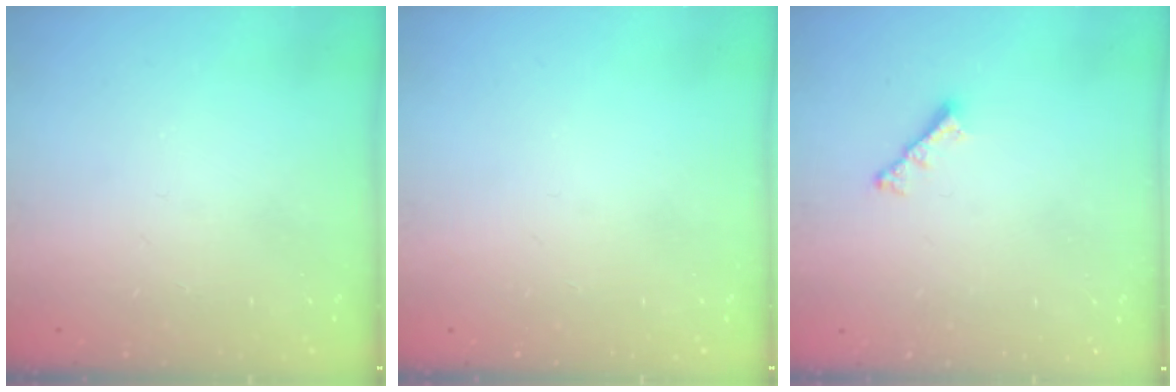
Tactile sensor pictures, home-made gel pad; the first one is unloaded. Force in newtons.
{"total": 0.0}
{"total": 3.2, "press": 3.2, "slide": 0.7}